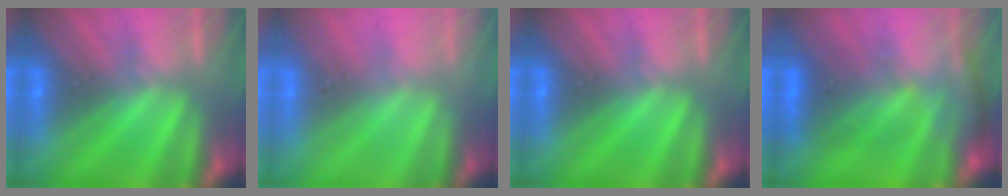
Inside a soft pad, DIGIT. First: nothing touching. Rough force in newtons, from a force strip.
{"total": 2.9}
{"total": 0.0}
{"total": 2.6}